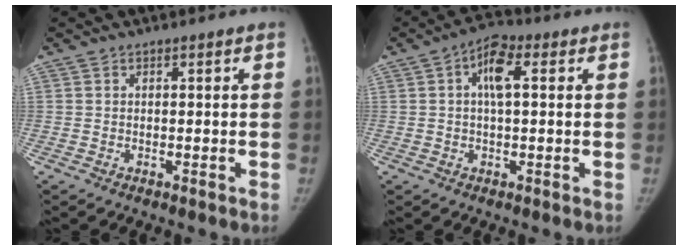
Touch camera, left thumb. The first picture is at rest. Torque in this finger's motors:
{"motor_torque": [0.29, 0.17, -0.06, 0.04, 0.04]}